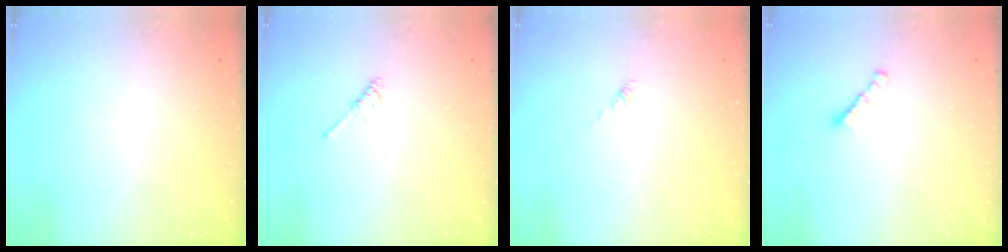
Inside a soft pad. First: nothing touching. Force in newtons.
{"total": 2.1, "press": 2.1, "slide": 0.4}
{"total": 0.0}
{"total": 2.7, "press": 2.7, "slide": 0.2}